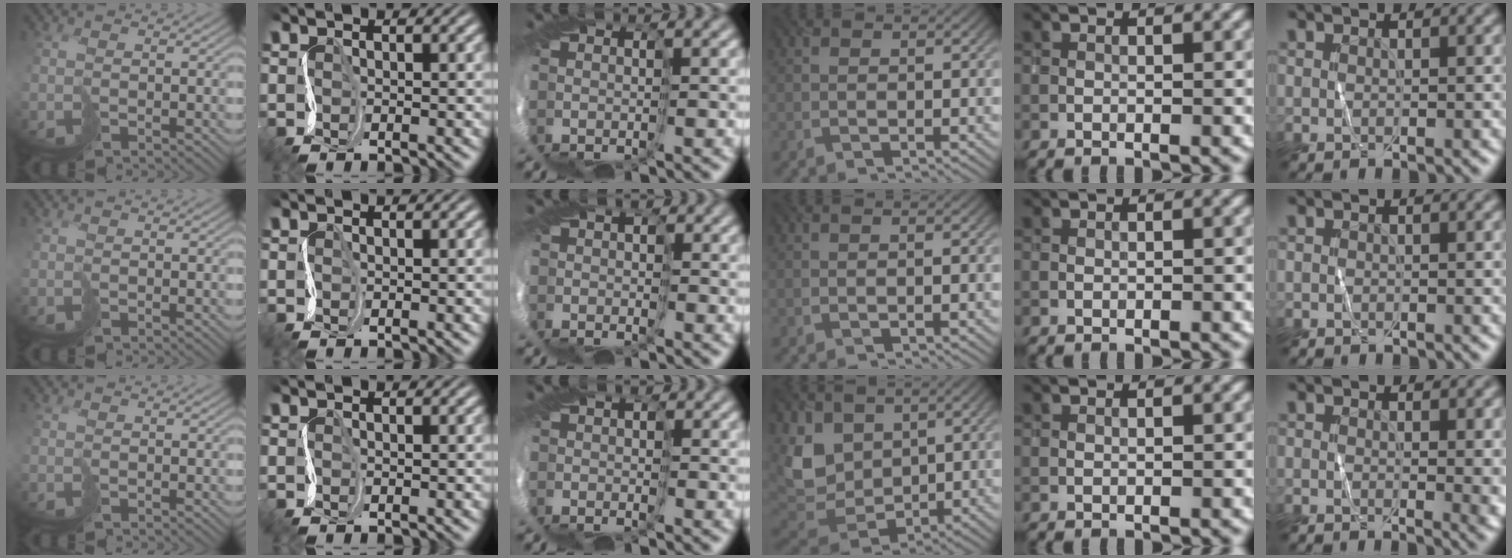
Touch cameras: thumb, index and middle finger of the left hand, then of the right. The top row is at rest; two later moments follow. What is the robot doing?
{"motion": "cut", "object": "tape"}